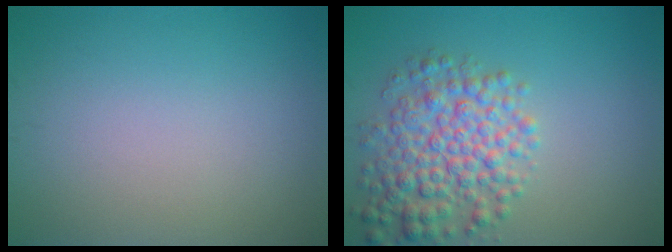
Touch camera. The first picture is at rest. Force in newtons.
{"total": 6.0, "press": 6.0, "slide": 0.2}